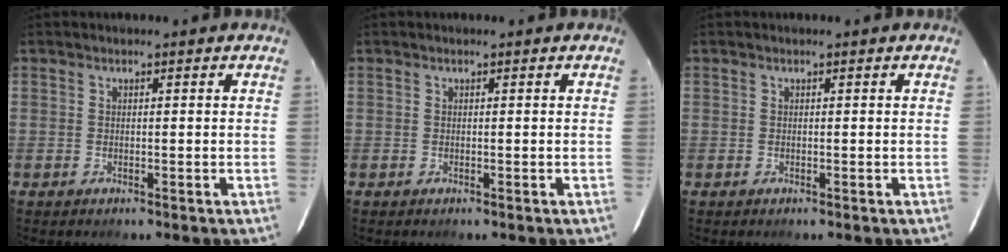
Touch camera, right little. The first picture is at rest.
{"total": 0.0}
{"total": 0.0}